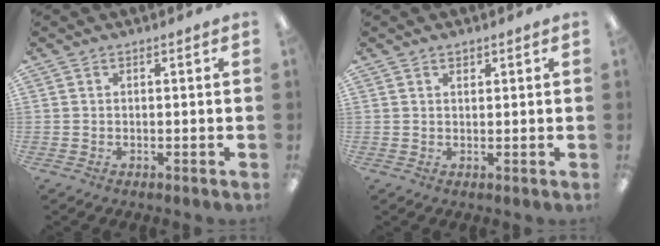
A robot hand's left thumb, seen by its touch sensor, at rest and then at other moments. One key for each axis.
{"total": 1.1, "fx": 0.9, "fy": 0.6, "fz": 0.4, "tx": -0.008, "ty": 0.001, "tz": 0.016}